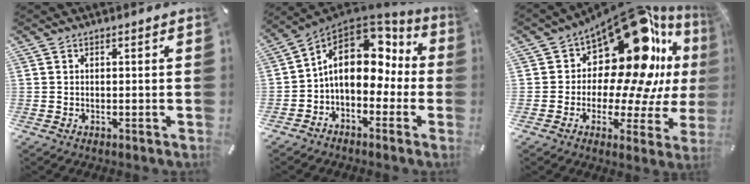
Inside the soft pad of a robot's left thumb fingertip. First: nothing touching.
{"total": 16.5, "force": [2.6, 11.3, 11.8], "torque": [-0.199, -0.009, 0.046]}
{"total": 22.3, "force": [11.1, 11.6, 15.4], "torque": [-0.222, -0.113, 0.186]}